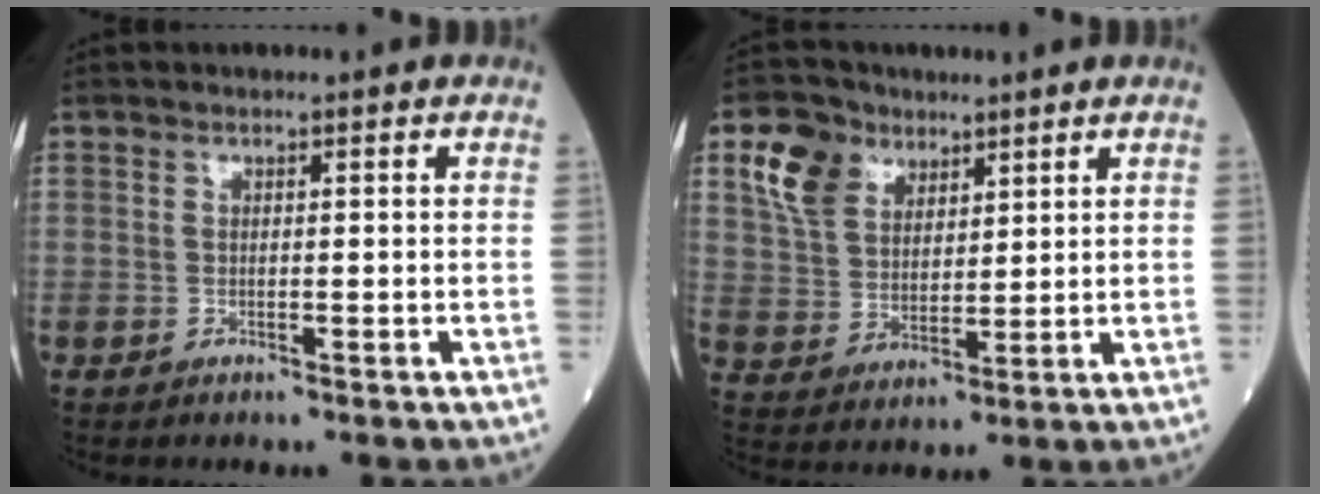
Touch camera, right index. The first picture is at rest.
{"total": 8.7, "force": [4.9, 5.8, 4.2], "torque": [-0.099, 0.027, 0.101]}